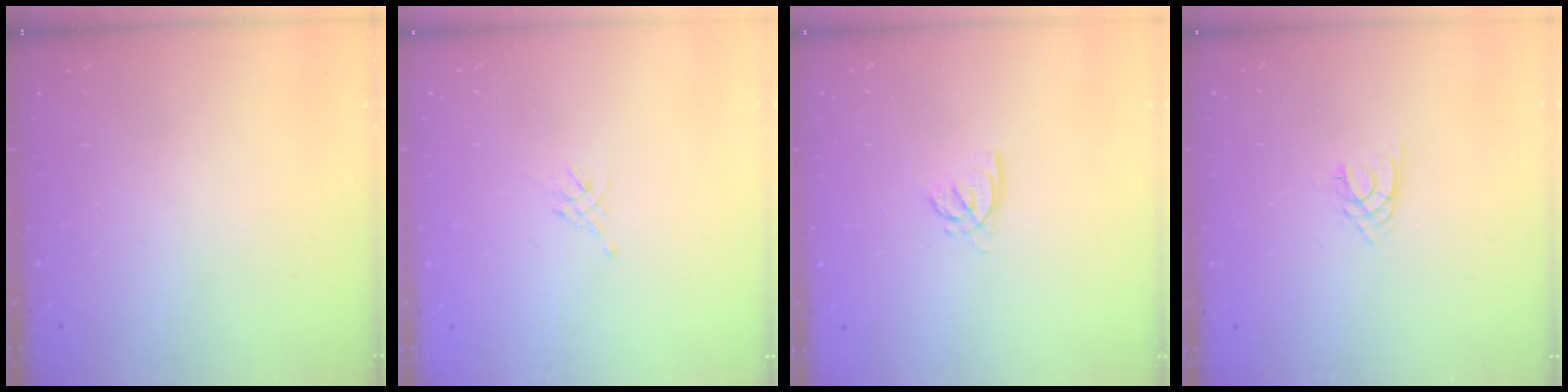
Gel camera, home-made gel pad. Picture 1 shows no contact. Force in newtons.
{"total": 3.1, "press": 3.0, "slide": 0.8}
{"total": 1.6, "press": 1.6, "slide": 0.3}
{"total": 2.1, "press": 2.1, "slide": 0.3}